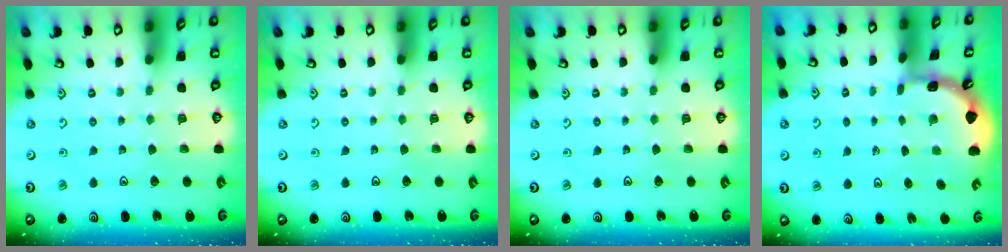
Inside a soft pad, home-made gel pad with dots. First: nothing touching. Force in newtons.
{"total": 0.0}
{"total": 0.0}
{"total": 1.8, "press": 1.8, "slide": 0.2}